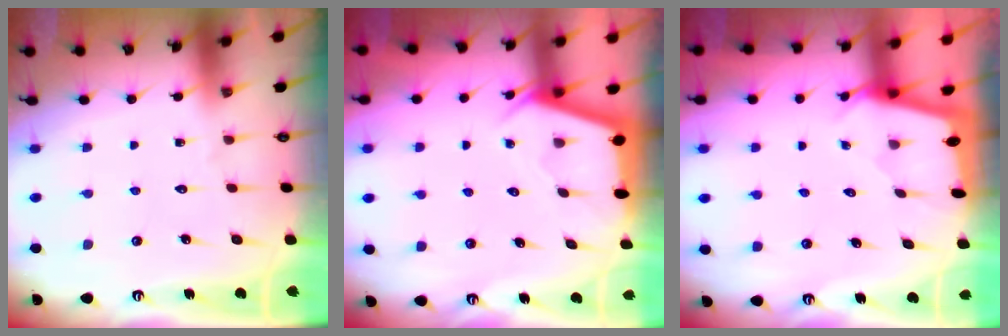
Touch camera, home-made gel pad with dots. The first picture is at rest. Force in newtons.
{"total": 2.9, "press": 2.9, "slide": 0.3}
{"total": 1.8, "press": 1.8, "slide": 0.1}